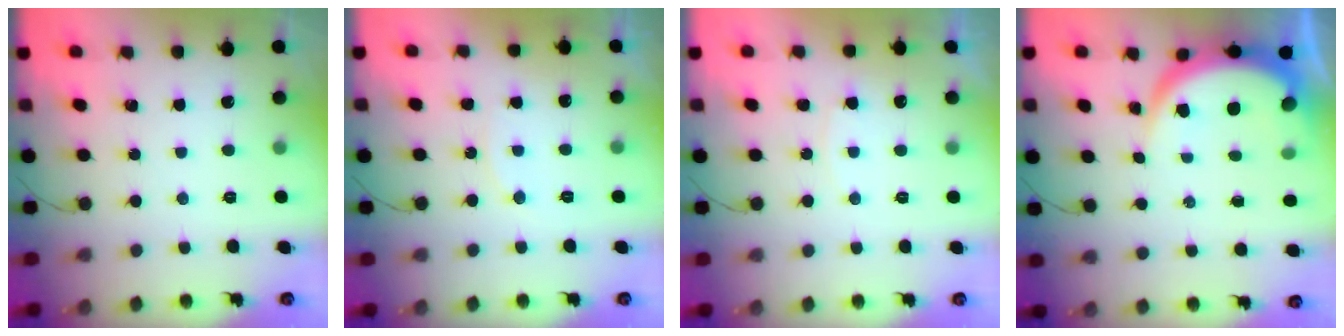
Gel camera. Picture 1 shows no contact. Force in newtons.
{"total": 5.6, "press": 5.6, "slide": 0.7}
{"total": 4.6, "press": 4.6, "slide": 0.3}
{"total": 7.6, "press": 7.5, "slide": 0.8}